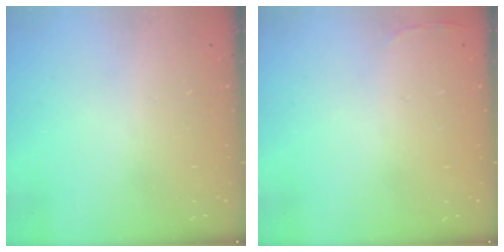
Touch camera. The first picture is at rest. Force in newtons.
{"total": 2.8, "press": 2.6, "slide": 0.9}